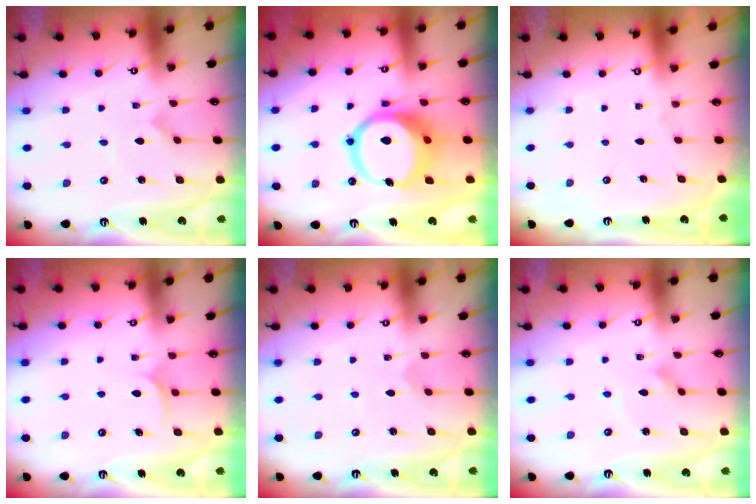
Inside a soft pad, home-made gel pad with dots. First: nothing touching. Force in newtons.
{"total": 14.9, "press": 14.8, "slide": 1.9}
{"total": 0.0}
{"total": 6.3, "press": 6.3, "slide": 0.4}
{"total": 1.8, "press": 1.8, "slide": 0.1}
{"total": 1.5, "press": 1.5, "slide": 0.1}